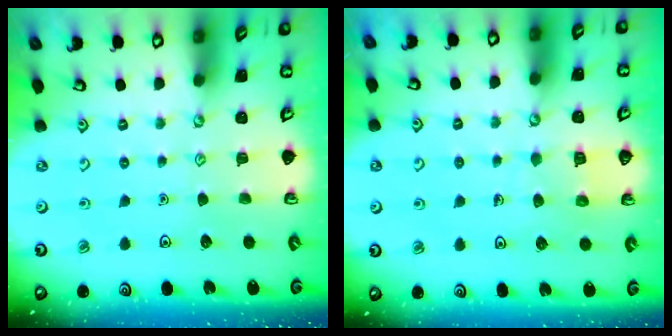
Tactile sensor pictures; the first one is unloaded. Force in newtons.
{"total": 5.1, "press": 5.1, "slide": 0.5}